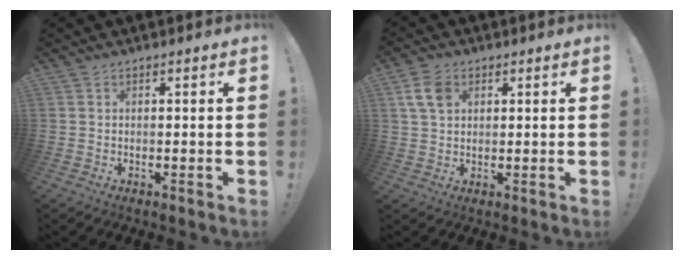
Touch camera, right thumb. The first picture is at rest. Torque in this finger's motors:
{"motor_torque": [0.79, 0.83, 0.76, 0.04, -0.05]}